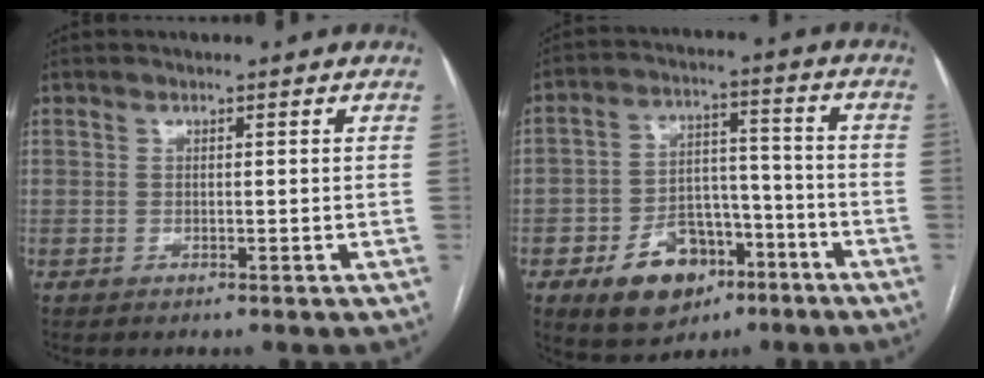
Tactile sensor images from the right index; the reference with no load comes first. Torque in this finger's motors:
{"motor_torque": [-0.12, -0.23, -0.65, -0.21]}